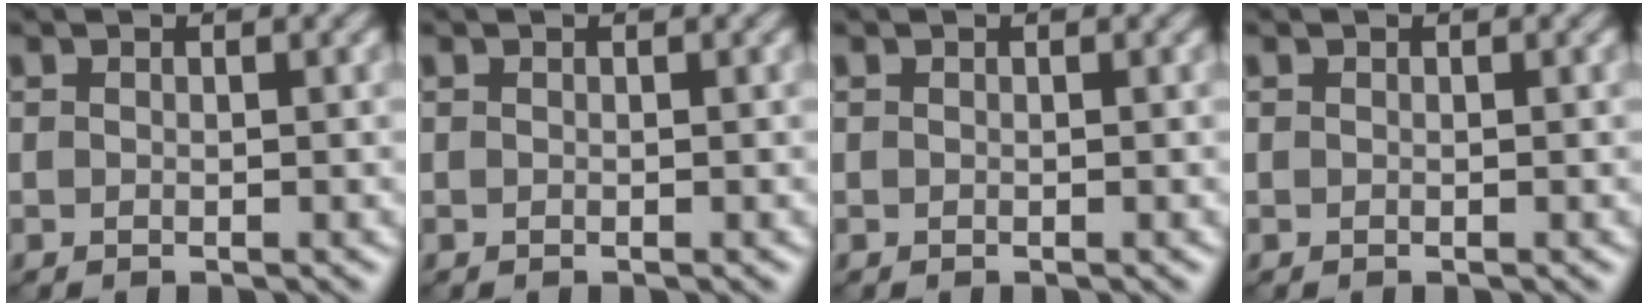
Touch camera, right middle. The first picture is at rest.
{"total": 0.0}
{"total": 0.0}
{"total": 0.0}